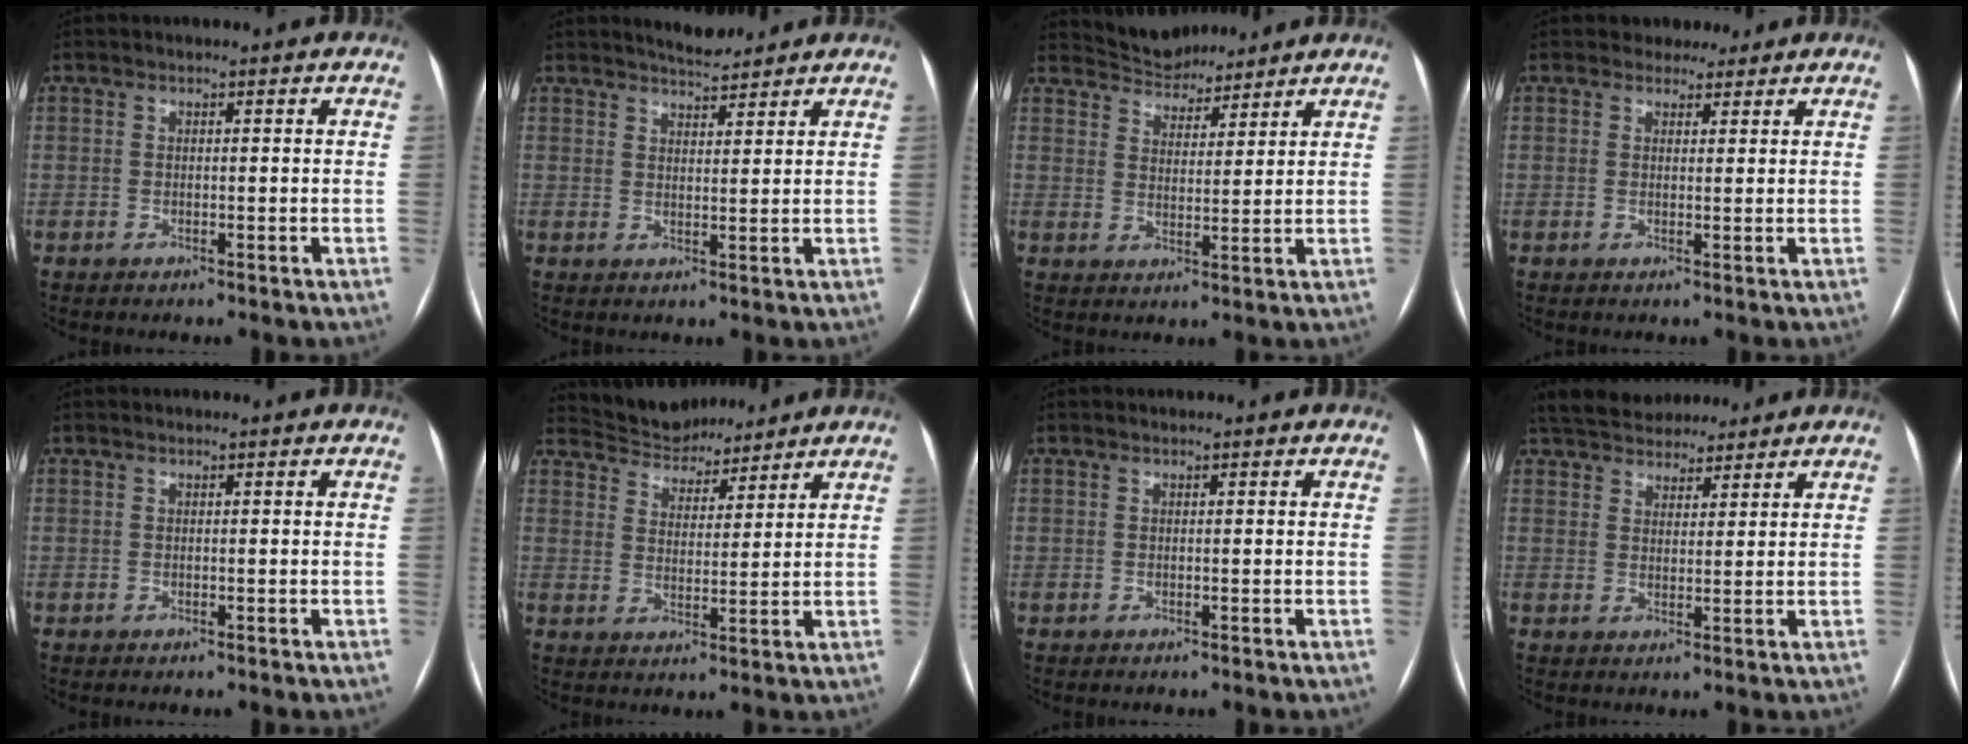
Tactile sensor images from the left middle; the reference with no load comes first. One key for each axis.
{"total": 3.7, "fx": 3.6, "fy": 0.5, "fz": 0.8, "tx": -0.015, "ty": 0.004, "tz": 0.058}
{"total": 6.8, "fx": 6.6, "fy": 1.8, "fz": 0.5, "tx": -0.014, "ty": 0.016, "tz": 0.112}
{"total": 2.4, "fx": 2.0, "fy": 1.4, "fz": 0.0, "tx": 0.004, "ty": 0.008, "tz": 0.027}
{"total": 0.0}
{"total": 8.4, "fx": 8.0, "fy": 2.3, "fz": 1.0, "tx": -0.020, "ty": 0.014, "tz": 0.139}
{"total": 0.0}
{"total": 12.3, "fx": 10.8, "fy": 4.6, "fz": 3.9, "tx": -0.068, "ty": 0.034, "tz": 0.169}